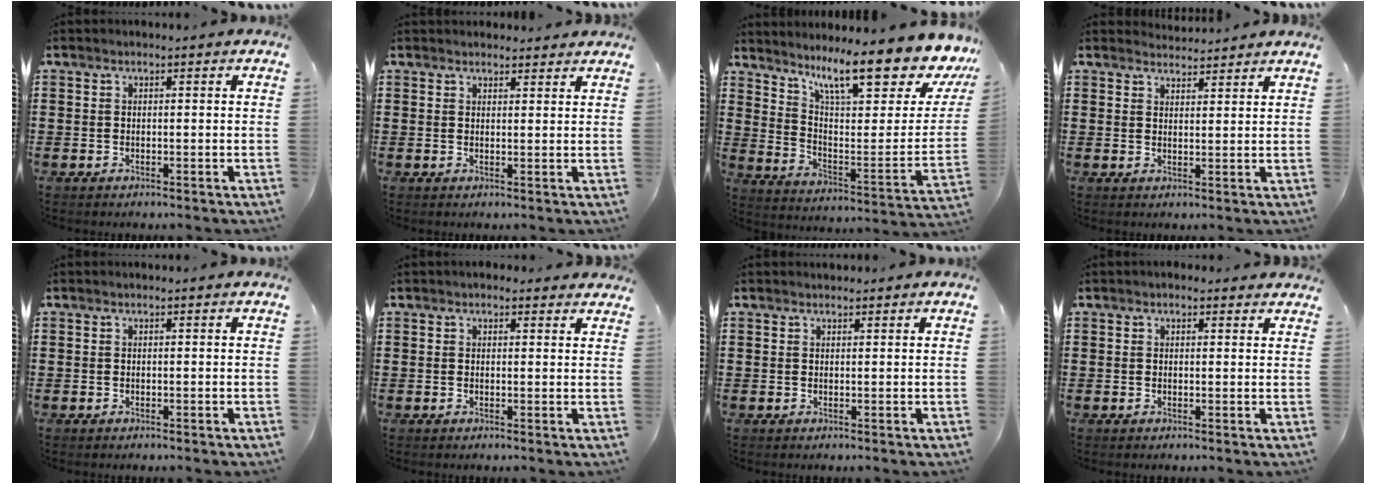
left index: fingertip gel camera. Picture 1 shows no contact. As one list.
[{"total": 2.0, "force": [1.9, 0.6, 0.0], "torque": [-0.003, 0.002, 0.037]}, {"total": 12.4, "force": [9.4, 2.2, 7.8], "torque": [-0.141, -0.067, 0.153]}, {"total": 2.6, "force": [2.6, 0.1, -0.2], "torque": [-0.003, -0.007, 0.050]}, {"total": 0.0}, {"total": 1.5, "force": [1.2, 0.9, 0.3], "torque": [-0.009, 0.007, 0.024]}, {"total": 0.8, "force": [0.7, 0.3, 0.0], "torque": [-0.002, 0.002, 0.015]}, {"total": 1.2, "force": [0.9, 0.7, 0.3], "torque": [-0.008, 0.006, 0.018]}]